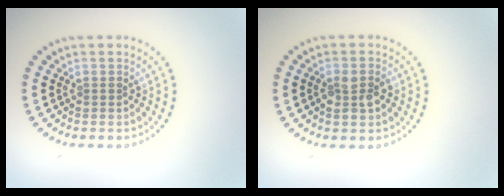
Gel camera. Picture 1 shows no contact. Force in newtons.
{"total": 2.6, "press": 2.5, "slide": 0.5}